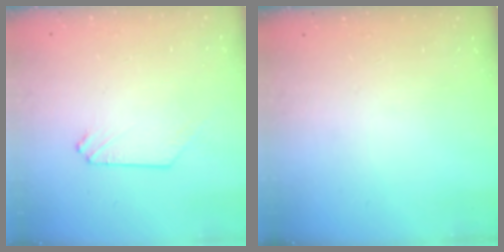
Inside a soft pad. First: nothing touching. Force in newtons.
{"total": 0.0}